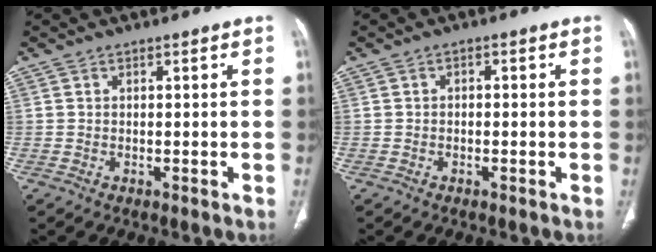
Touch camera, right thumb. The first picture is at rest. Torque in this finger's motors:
{"motor_torque": [-0.16, -0.02, -0.29, 0.24, 0.03]}